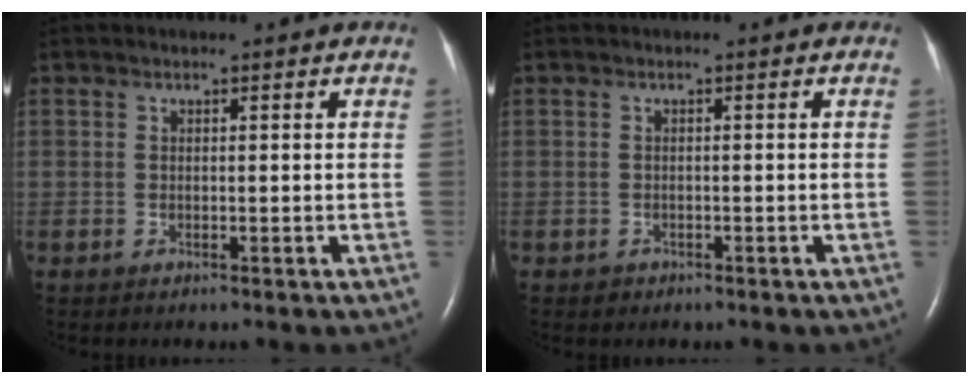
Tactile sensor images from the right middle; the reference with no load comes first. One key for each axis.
{"total": 0.8, "fx": -0.5, "fy": 0.6, "fz": -0.1, "tx": -0.003, "ty": 0.003, "tz": -0.008}